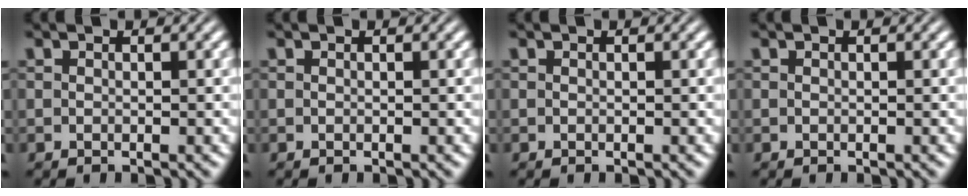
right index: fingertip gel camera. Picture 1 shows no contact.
{"total": 0.0}
{"total": 0.0}
{"total": 0.0}